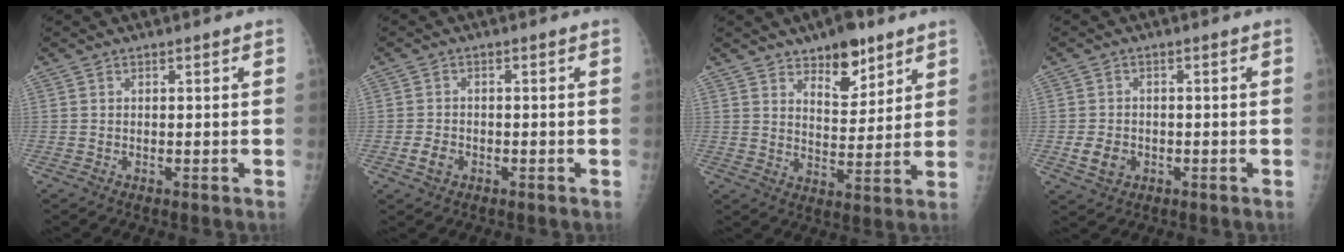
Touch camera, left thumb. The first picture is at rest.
{"total": 3.2, "force": [-1.3, 2.4, 1.7], "torque": [-0.028, 0.007, -0.022]}
{"total": 9.8, "force": [6.6, 4.7, 5.5], "torque": [-0.053, -0.044, 0.106]}
{"total": 4.1, "force": [-1.2, 3.2, 2.2], "torque": [-0.031, 0.003, -0.016]}